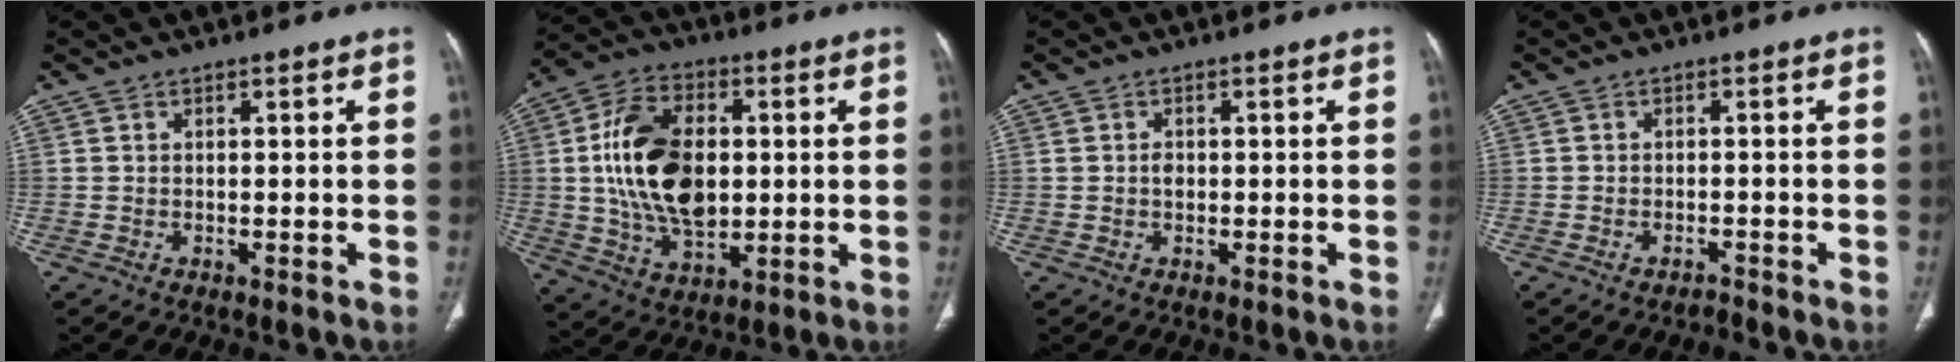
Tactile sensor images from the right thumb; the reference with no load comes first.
{"total": 18.6, "force": [1.4, 11.7, 14.3], "torque": [-0.239, 0.002, 0.031]}
{"total": 1.4, "force": [0.0, 1.0, 0.9], "torque": [-0.013, 0.002, 0.000]}
{"total": 1.1, "force": [-1.1, 0.2, 0.2], "torque": [-0.007, 0.006, -0.019]}